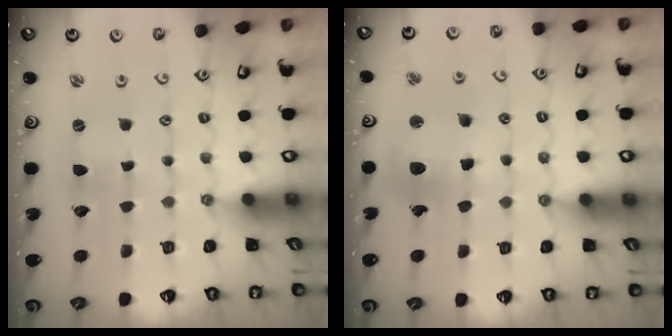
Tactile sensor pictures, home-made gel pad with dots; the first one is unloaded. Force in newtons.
{"total": 11.2, "press": 11.2, "slide": 1.3}